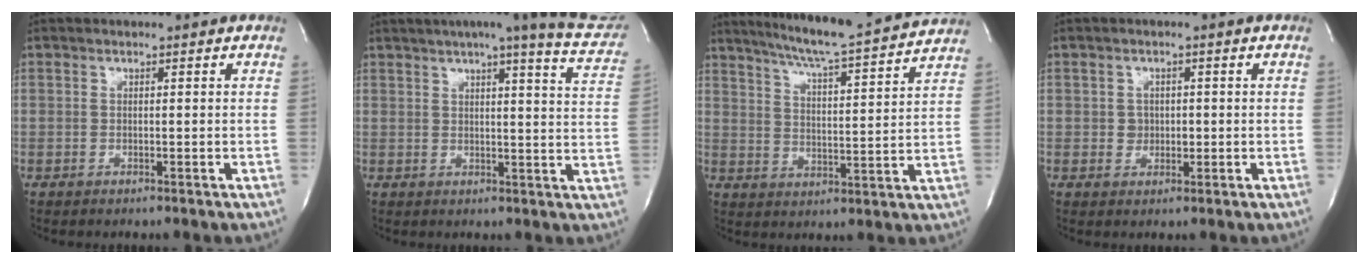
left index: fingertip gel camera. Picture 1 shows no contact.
{"total": 20.2, "force": [17.0, 1.4, 10.8], "torque": [-0.144, -0.030, 0.185]}
{"total": 17.1, "force": [15.4, -0.2, 7.4], "torque": [-0.125, -0.014, 0.213]}
{"total": 2.2, "force": [-0.4, 1.9, 0.9], "torque": [-0.010, -0.001, -0.005]}